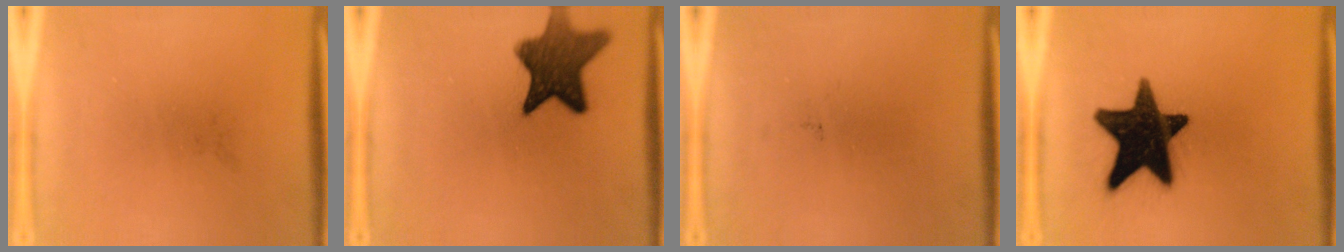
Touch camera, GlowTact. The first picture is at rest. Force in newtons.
{"total": 10.5}
{"total": 0.0}
{"total": 18.3}